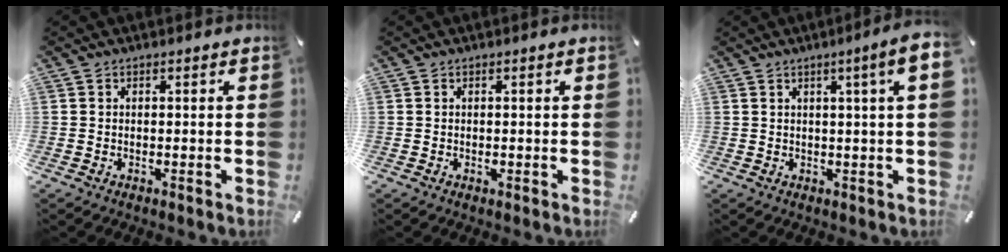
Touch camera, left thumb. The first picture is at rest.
{"total": 0.6, "force": [-0.1, 0.3, 0.5], "torque": [-0.008, -0.002, -0.002]}
{"total": 6.5, "force": [2.4, 0.3, 6.1], "torque": [-0.098, -0.005, 0.036]}